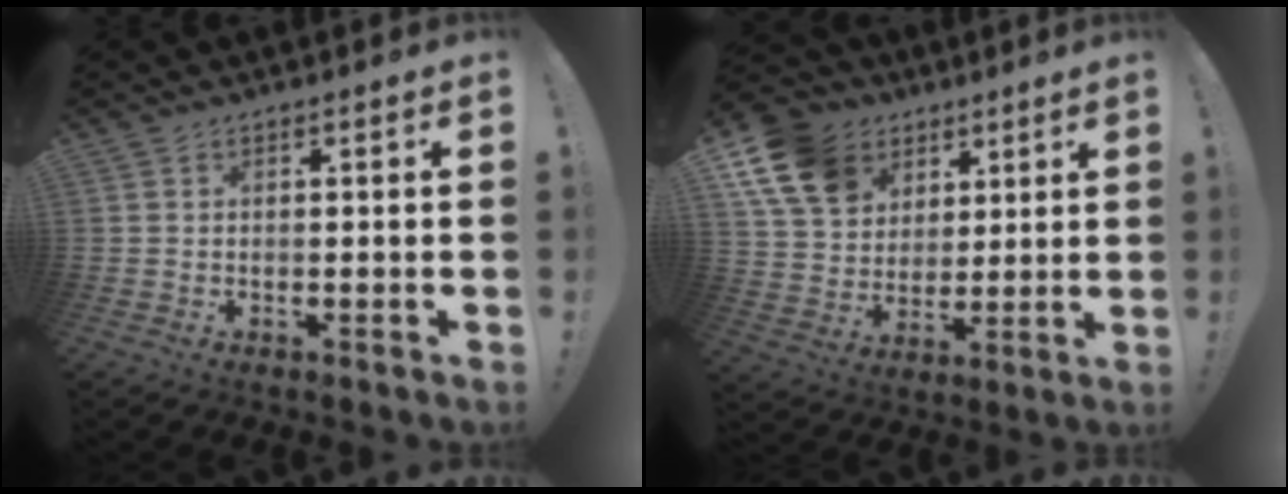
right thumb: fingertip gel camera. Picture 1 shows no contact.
{"total": 15.9, "force": [7.6, 12.0, 7.1], "torque": [-0.117, -0.033, 0.154]}